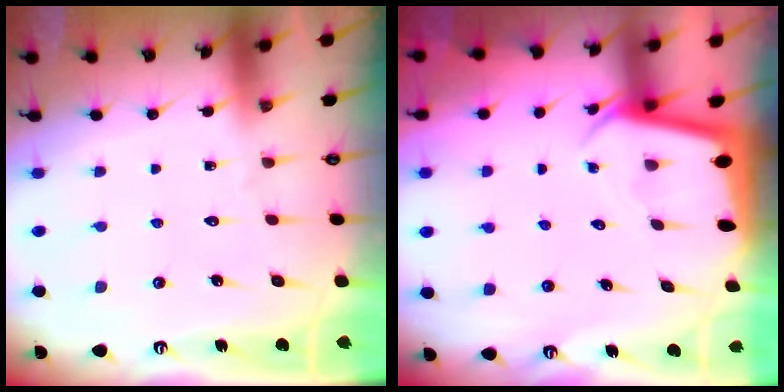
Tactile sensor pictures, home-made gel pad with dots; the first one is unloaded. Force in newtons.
{"total": 2.3, "press": 2.3, "slide": 0.1}